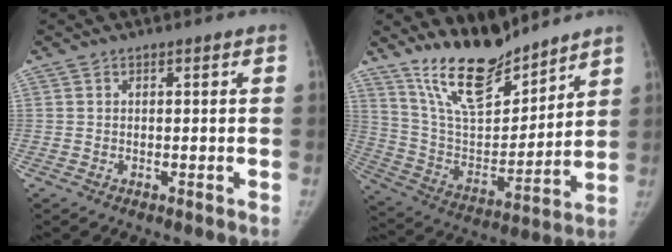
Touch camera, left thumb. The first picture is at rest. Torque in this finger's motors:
{"motor_torque": [0.82, -0.40, 1.55, -1.22, 0.36]}